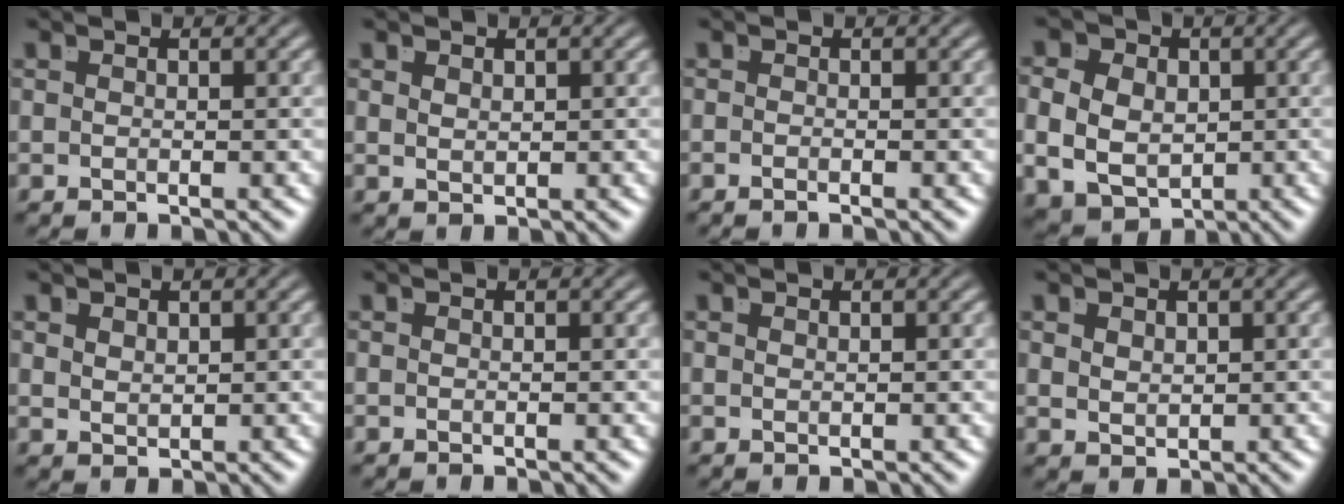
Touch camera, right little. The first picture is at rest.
{"total": 0.8, "force": [0.5, -0.3, 0.5], "torque": [-0.007, -0.011, 0.024]}
{"total": 0.9, "force": [-0.8, -0.3, 0.4], "torque": [-0.004, -0.002, -0.013]}
{"total": 8.2, "force": [-1.4, 7.0, 4.1], "torque": [-0.094, -0.042, -0.010]}
{"total": 1.0, "force": [0.8, 0.0, 0.7], "torque": [-0.011, -0.013, 0.031]}
{"total": 0.0}
{"total": 0.9, "force": [0.3, -0.9, 0.1], "torque": [0.005, -0.002, 0.010]}
{"total": 1.4, "force": [0.7, 0.7, 1.0], "torque": [-0.021, -0.017, 0.030]}